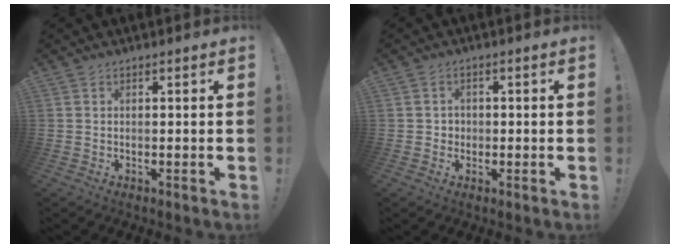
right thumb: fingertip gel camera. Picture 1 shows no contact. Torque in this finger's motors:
{"motor_torque": [0.17, 0.03, 0.40, -0.24, 0.00]}